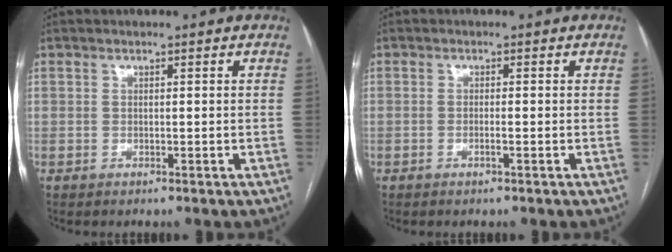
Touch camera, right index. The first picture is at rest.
{"total": 0.9, "force": [-0.4, 0.0, 0.8], "torque": [-0.018, 0.000, -0.007]}